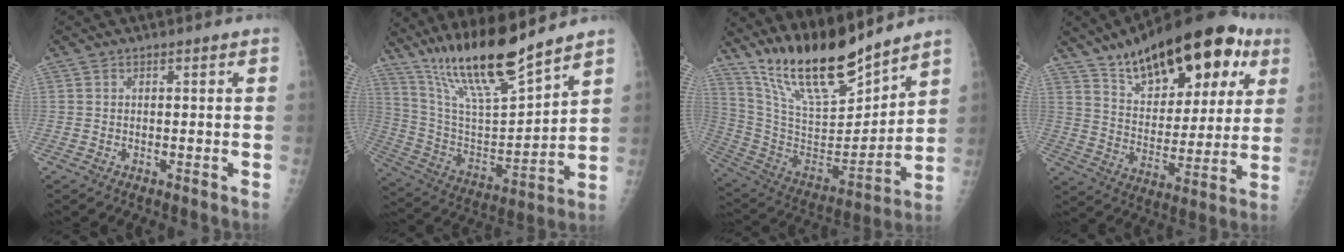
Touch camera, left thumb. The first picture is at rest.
{"total": 18.8, "force": [15.0, 2.5, 11.0], "torque": [-0.180, -0.076, 0.284]}
{"total": 20.6, "force": [17.0, 5.1, 10.5], "torque": [-0.151, -0.107, 0.315]}
{"total": 25.4, "force": [14.5, 12.0, 17.1], "torque": [-0.220, -0.025, 0.227]}